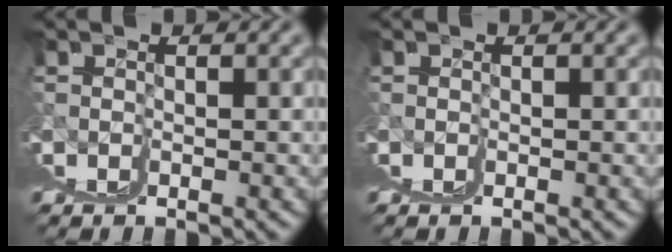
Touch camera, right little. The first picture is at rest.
{"total": 0.0}